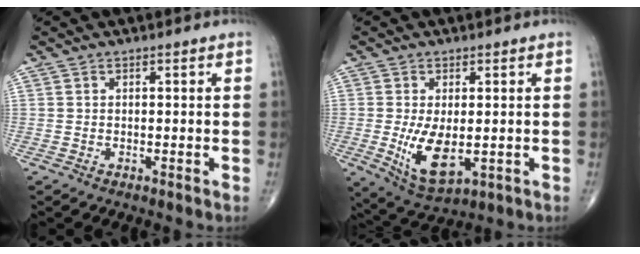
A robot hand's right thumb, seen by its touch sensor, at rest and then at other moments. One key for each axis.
{"total": 8.9, "fx": -1.1, "fy": 4.3, "fz": 7.8, "tx": -0.137, "ty": -0.023, "tz": -0.005}